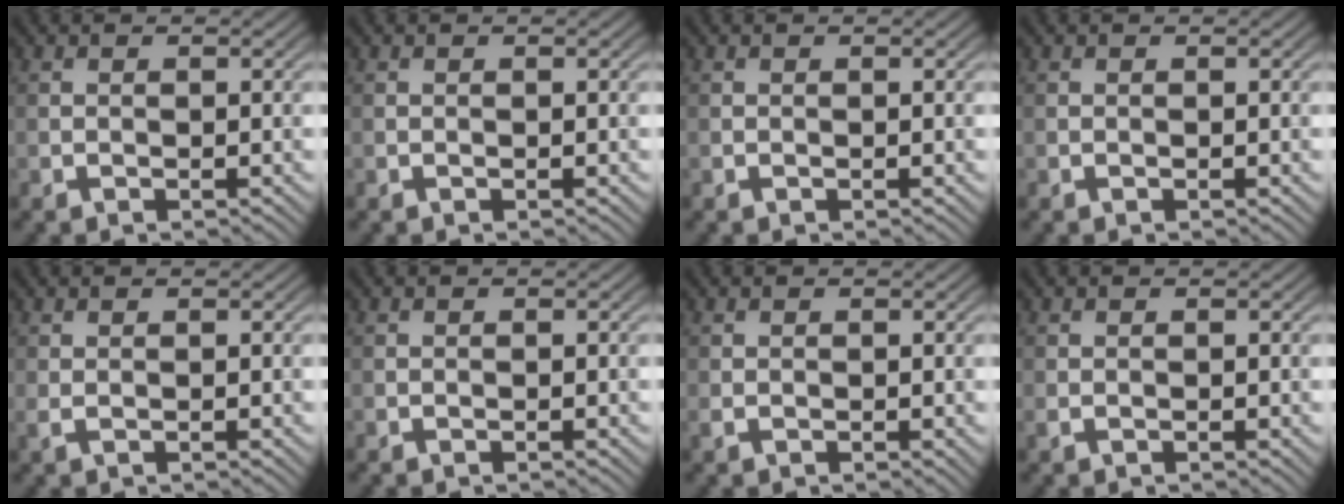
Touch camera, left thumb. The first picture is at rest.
{"total": 0.0}
{"total": 0.0}
{"total": 0.0}
{"total": 0.9, "force": [0.5, 0.2, 0.8], "torque": [-0.021, 0.003, 0.010]}
{"total": 0.0}
{"total": 0.9, "force": [0.2, 0.5, 0.7], "torque": [-0.016, -0.001, 0.004]}
{"total": 0.6, "force": [0.2, 0.3, 0.4], "torque": [-0.011, 0.001, 0.004]}